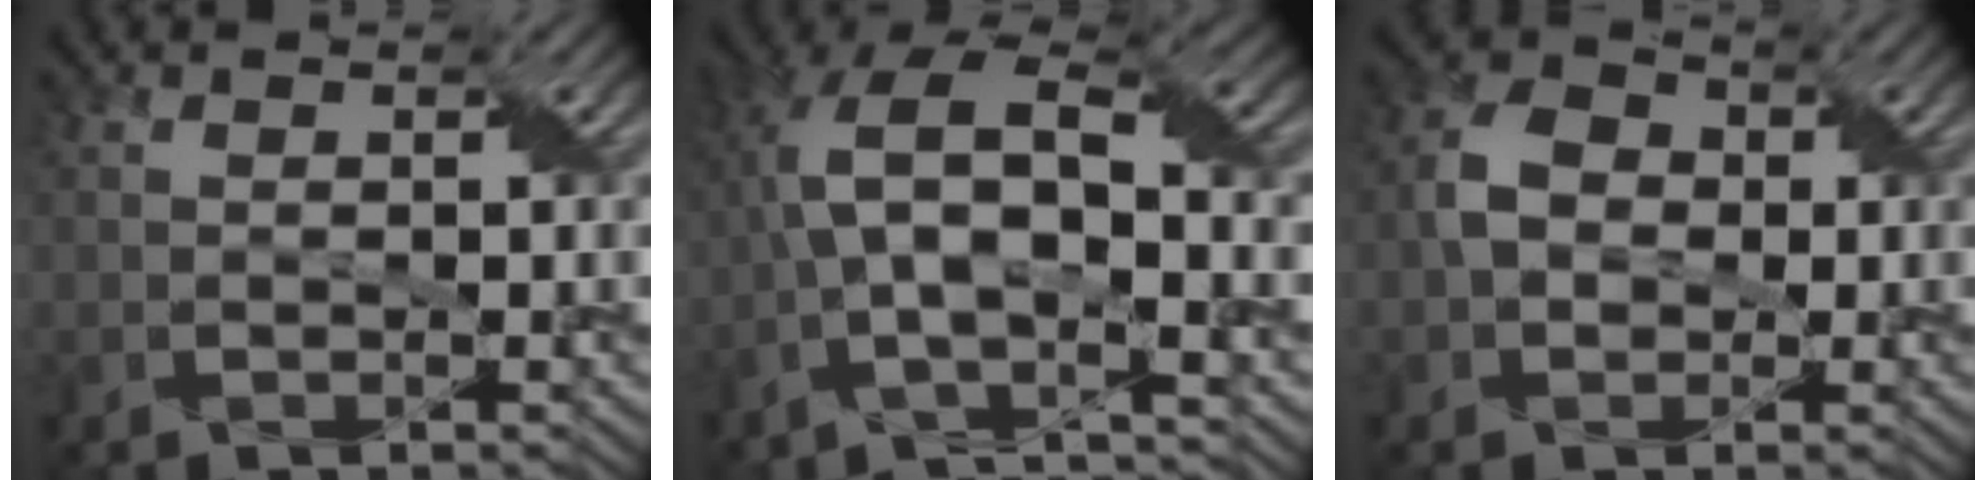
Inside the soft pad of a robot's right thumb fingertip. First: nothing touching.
{"total": 11.6, "force": [-2.5, 4.3, 10.4], "torque": [-0.225, 0.009, -0.048]}
{"total": 4.3, "force": [-0.2, 3.6, 2.4], "torque": [-0.053, 0.008, -0.013]}